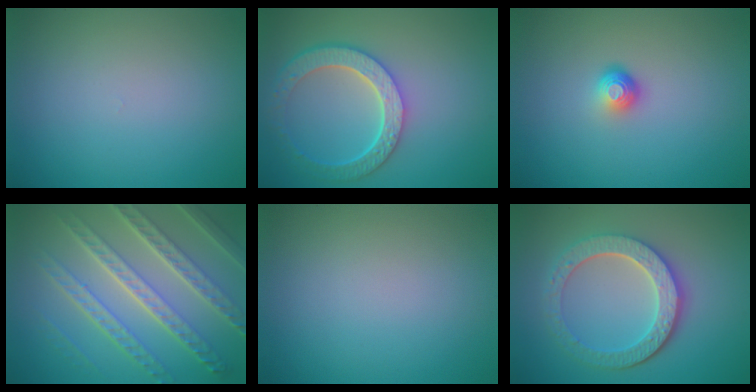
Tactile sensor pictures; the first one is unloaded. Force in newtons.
{"total": 5.9, "press": 4.5, "slide": 3.8}
{"total": 1.9, "press": 1.3, "slide": 1.4}
{"total": 8.2, "press": 5.8, "slide": 5.8}
{"total": 0.0}
{"total": 5.4, "press": 4.4, "slide": 3.0}